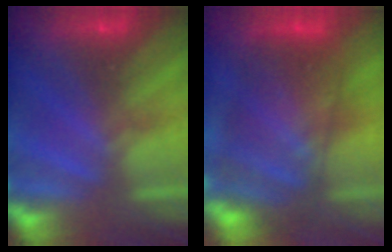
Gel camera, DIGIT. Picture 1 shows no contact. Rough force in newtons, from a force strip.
{"total": 7.1}